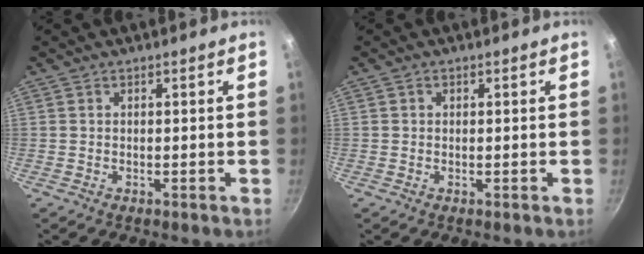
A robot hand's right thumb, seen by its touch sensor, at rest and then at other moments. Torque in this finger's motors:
{"motor_torque": [-0.40, 0.22, -0.08, 0.20, 0.05]}